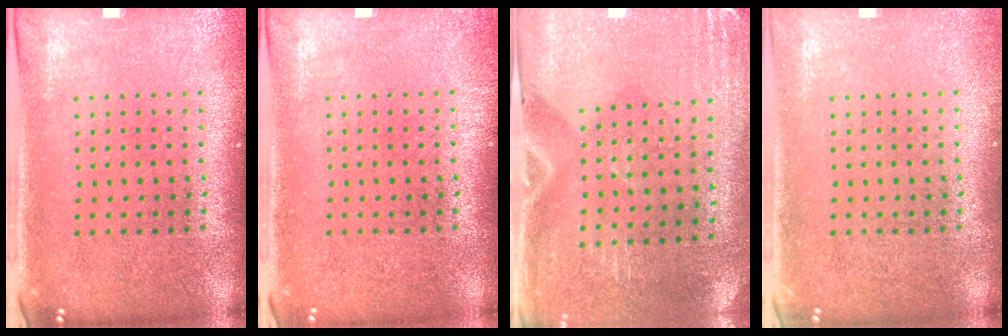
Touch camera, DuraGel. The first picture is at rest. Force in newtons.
{"total": 0.7, "press": 0.7, "slide": 0.0}
{"total": 3.0, "press": 2.6, "slide": 1.5}
{"total": 0.8, "press": 0.8, "slide": 0.0}